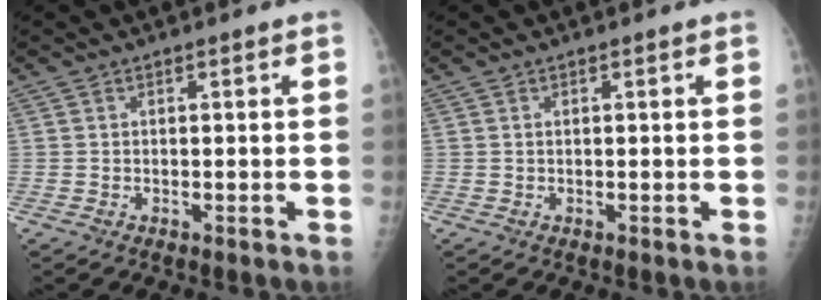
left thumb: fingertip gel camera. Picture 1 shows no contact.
{"total": 0.0}